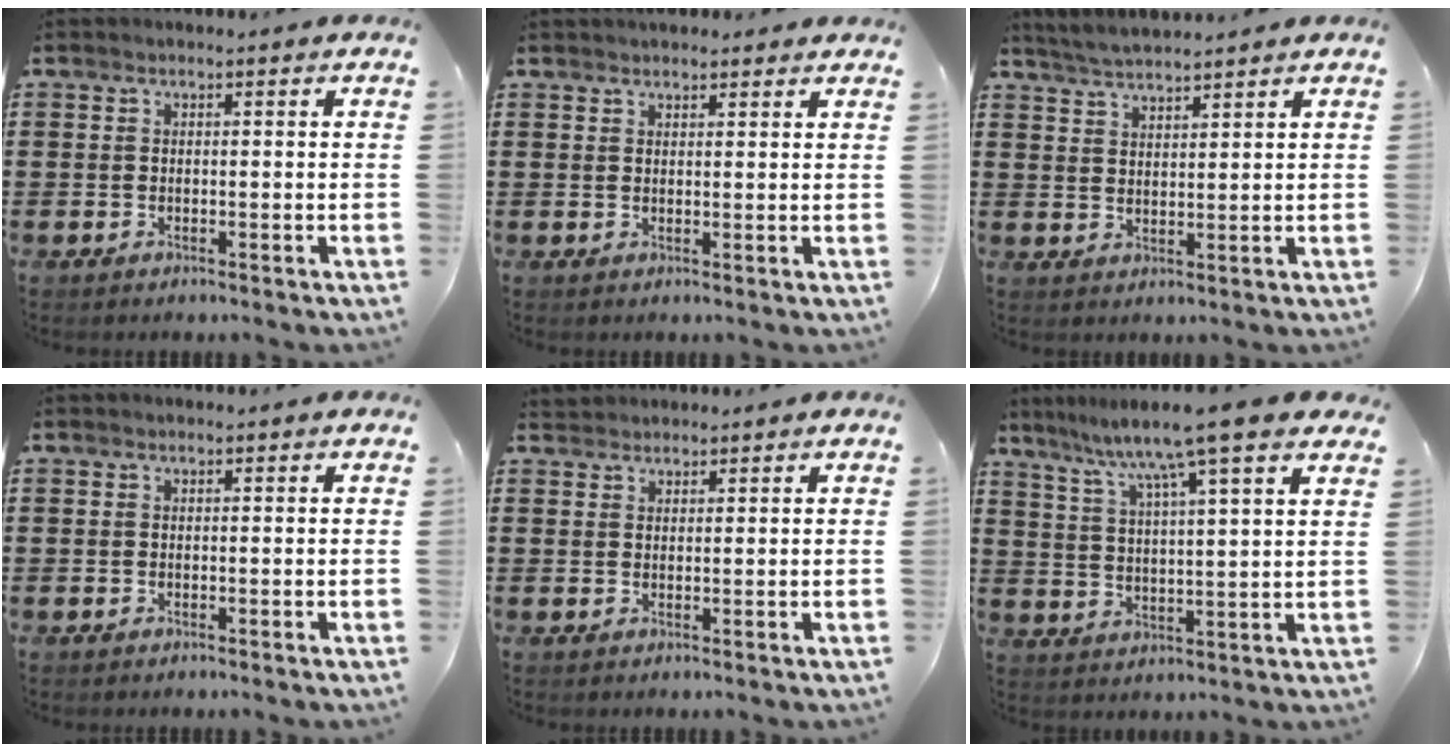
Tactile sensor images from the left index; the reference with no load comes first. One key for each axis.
{"total": 2.0, "fx": 1.9, "fy": 0.5, "fz": 0.4, "tx": -0.011, "ty": 0.001, "tz": 0.038}
{"total": 1.4, "fx": 1.3, "fy": -0.1, "fz": 0.5, "tx": -0.011, "ty": 0.001, "tz": 0.024}
{"total": 0.0}
{"total": 1.5, "fx": 1.4, "fy": 0.5, "fz": 0.0, "tx": -0.003, "ty": 0.001, "tz": 0.029}
{"total": 8.4, "fx": 6.9, "fy": -0.6, "fz": 4.9, "tx": -0.111, "ty": -0.039, "tz": 0.109}